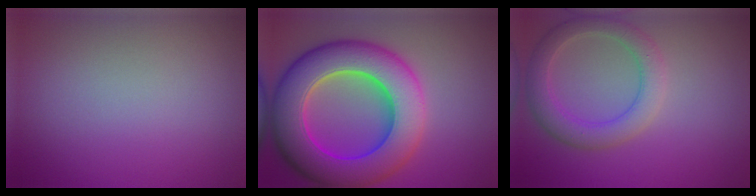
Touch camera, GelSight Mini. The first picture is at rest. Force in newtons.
{"total": 12.5, "press": 12.5, "slide": 0.3}
{"total": 4.0, "press": 3.9, "slide": 0.4}